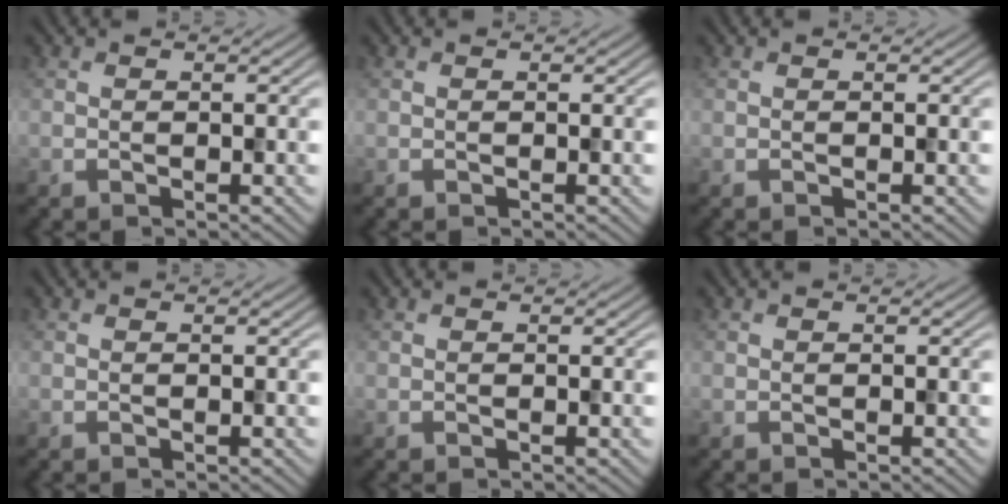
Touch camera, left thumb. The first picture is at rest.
{"total": 0.0}
{"total": 0.0}
{"total": 0.0}
{"total": 0.0}
{"total": 0.0}